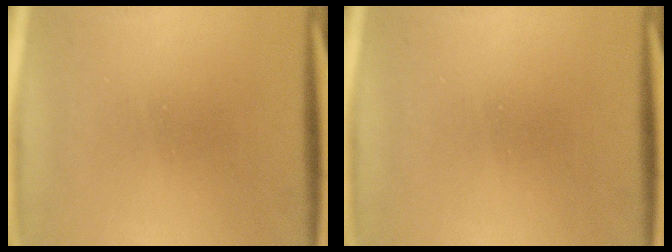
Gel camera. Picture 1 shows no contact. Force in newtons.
{"total": 0.0}